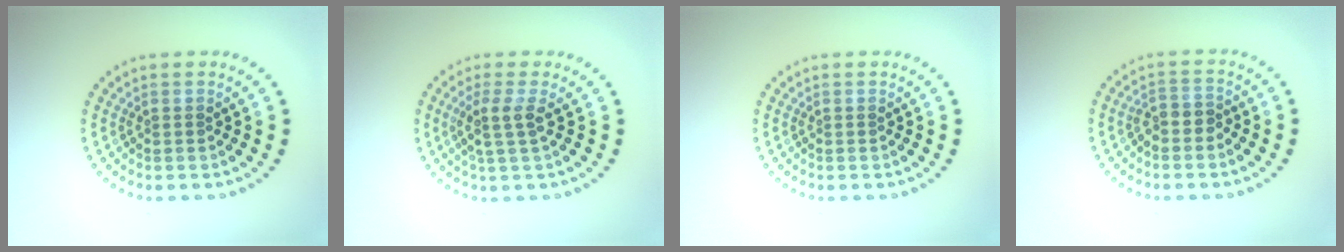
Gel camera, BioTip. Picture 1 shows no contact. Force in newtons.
{"total": 2.4, "press": 1.9, "slide": 1.5}
{"total": 0.0}
{"total": 1.9, "press": 1.6, "slide": 1.1}